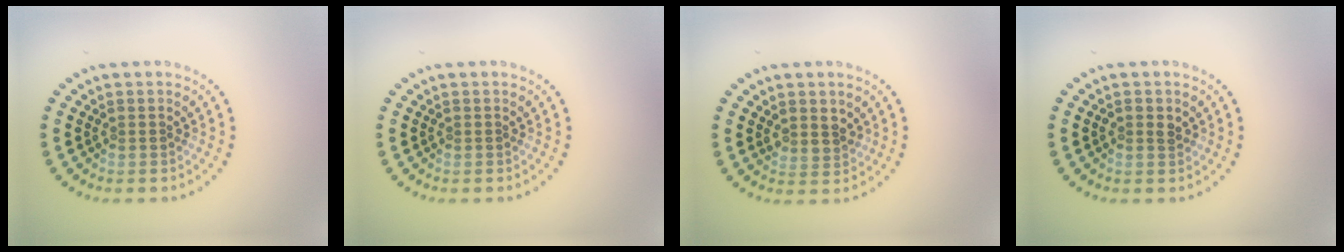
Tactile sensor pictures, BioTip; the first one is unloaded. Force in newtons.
{"total": 0.0}
{"total": 2.0, "press": 1.7, "slide": 0.9}
{"total": 1.2, "press": 1.2, "slide": 0.0}